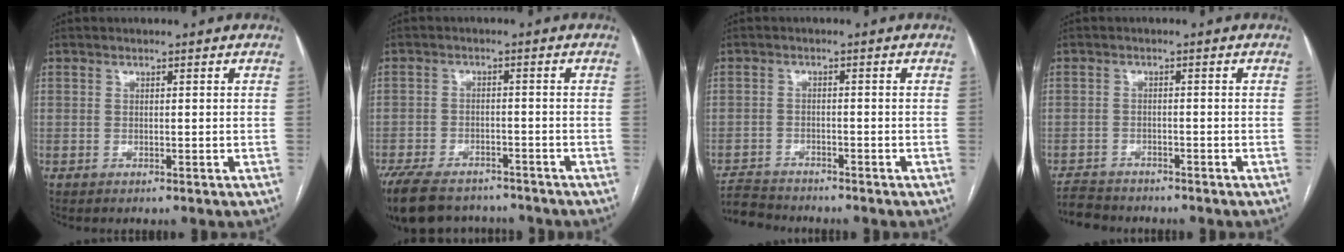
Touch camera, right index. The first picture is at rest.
{"total": 13.9, "force": [-11.3, 6.1, 5.3], "torque": [-0.123, -0.004, -0.162]}
{"total": 5.0, "force": [-5.0, 0.4, 0.0], "torque": [0.003, -0.013, -0.091]}
{"total": 4.5, "force": [-4.3, 1.1, 0.2], "torque": [-0.003, -0.013, -0.076]}